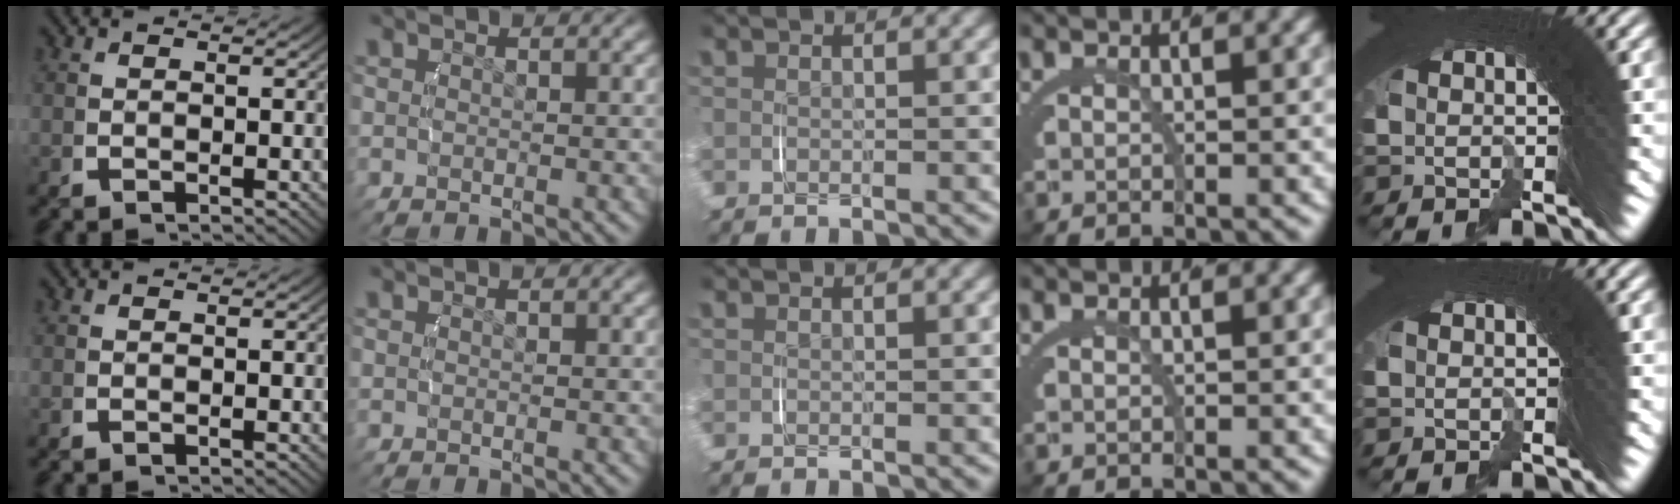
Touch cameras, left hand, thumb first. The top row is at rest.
{}